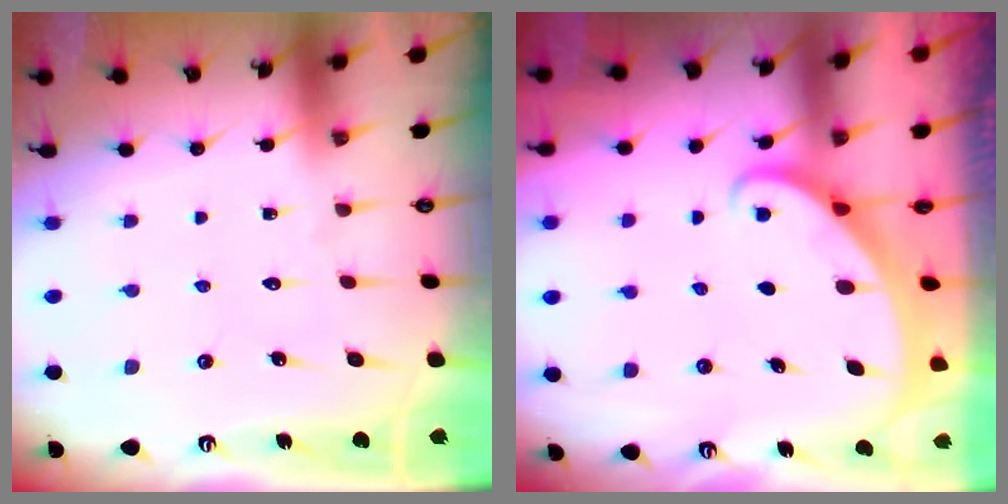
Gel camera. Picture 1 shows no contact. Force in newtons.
{"total": 1.6, "press": 1.5, "slide": 0.1}